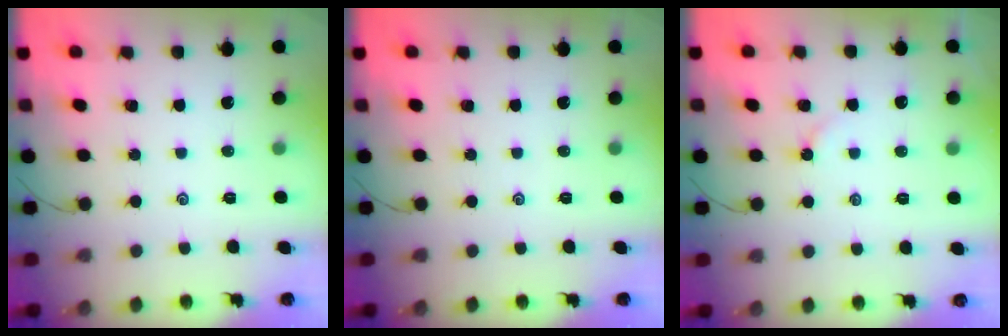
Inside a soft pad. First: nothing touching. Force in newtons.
{"total": 0.0}
{"total": 2.1, "press": 2.1, "slide": 0.2}